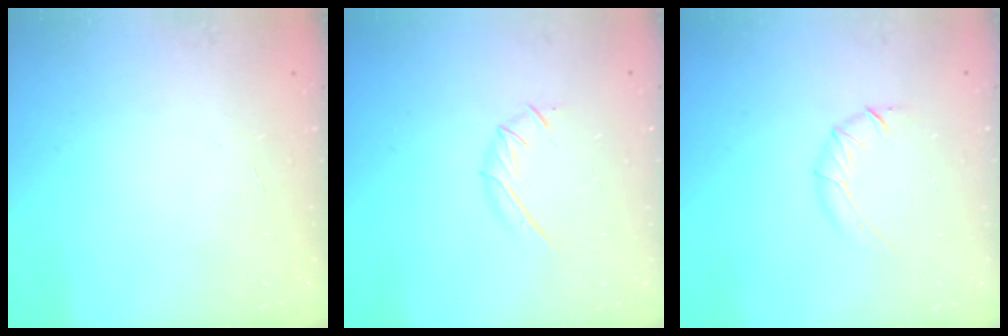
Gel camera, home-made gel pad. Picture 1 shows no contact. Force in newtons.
{"total": 4.6, "press": 4.4, "slide": 1.3}
{"total": 5.6, "press": 5.4, "slide": 1.6}